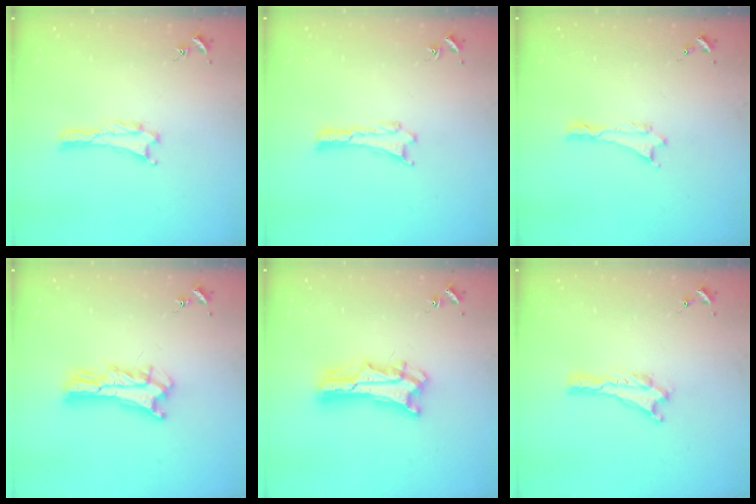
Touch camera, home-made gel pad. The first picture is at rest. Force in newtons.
{"total": 0.0}
{"total": 0.0}
{"total": 5.2, "press": 5.2, "slide": 0.5}
{"total": 7.6, "press": 7.5, "slide": 0.7}
{"total": 0.0}